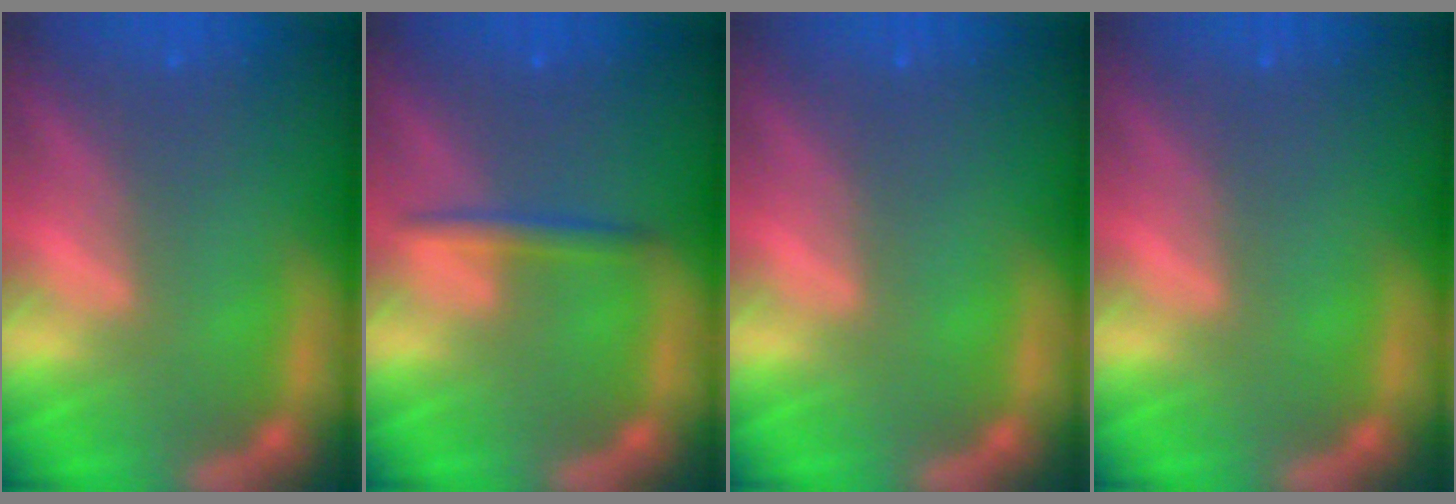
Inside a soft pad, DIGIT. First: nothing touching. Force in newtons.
{"total": 1.9}
{"total": 0.0}
{"total": 0.0}